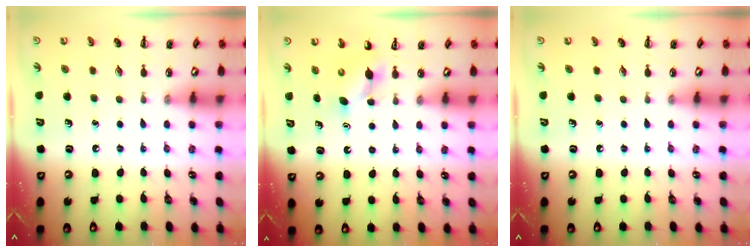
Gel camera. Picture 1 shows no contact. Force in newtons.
{"total": 3.9, "press": 3.7, "slide": 1.0}
{"total": 0.0}